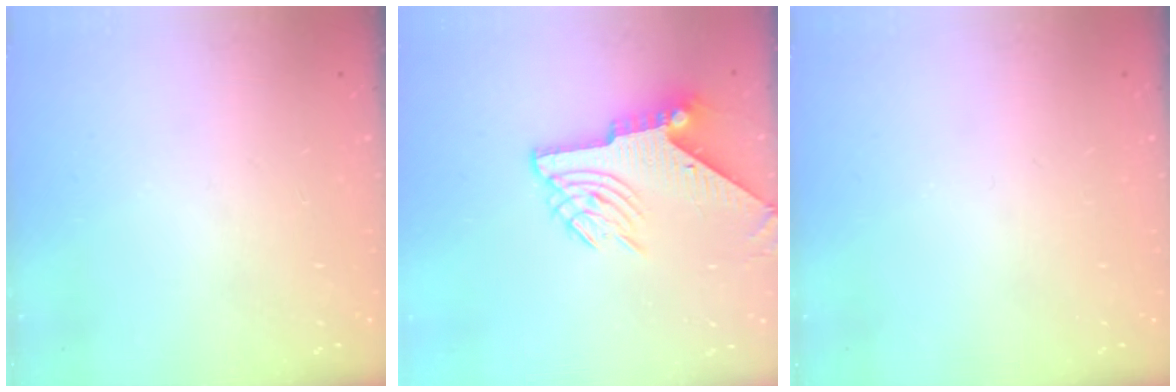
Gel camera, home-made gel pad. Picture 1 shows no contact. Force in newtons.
{"total": 9.8, "press": 9.7, "slide": 0.7}
{"total": 0.0}